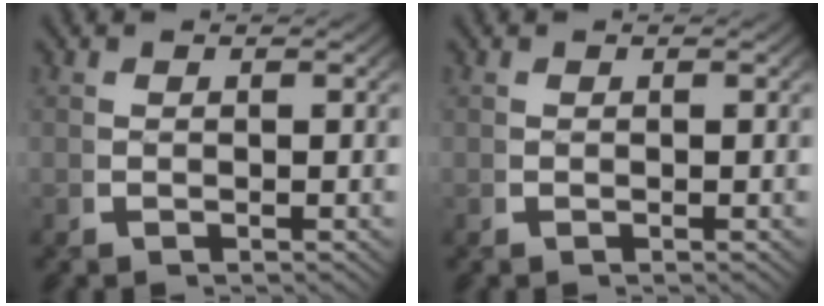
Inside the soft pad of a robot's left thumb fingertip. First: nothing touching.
{"total": 0.0}